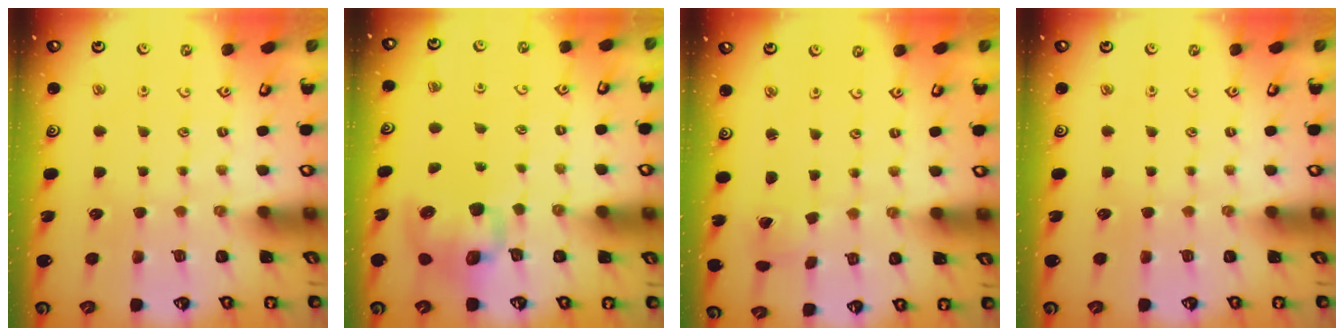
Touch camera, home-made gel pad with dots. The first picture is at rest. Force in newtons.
{"total": 10.3, "press": 10.2, "slide": 1.5}
{"total": 1.5, "press": 1.5, "slide": 0.0}
{"total": 0.0}